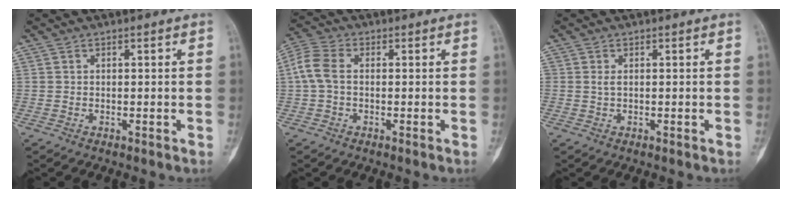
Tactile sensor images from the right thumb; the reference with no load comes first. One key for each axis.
{"total": 5.4, "fx": 0.1, "fy": 3.5, "fz": 4.1, "tx": -0.100, "ty": 0.018, "tz": -0.006}
{"total": 0.9, "fx": 0.2, "fy": 0.5, "fz": 0.7, "tx": -0.016, "ty": 0.000, "tz": 0.005}